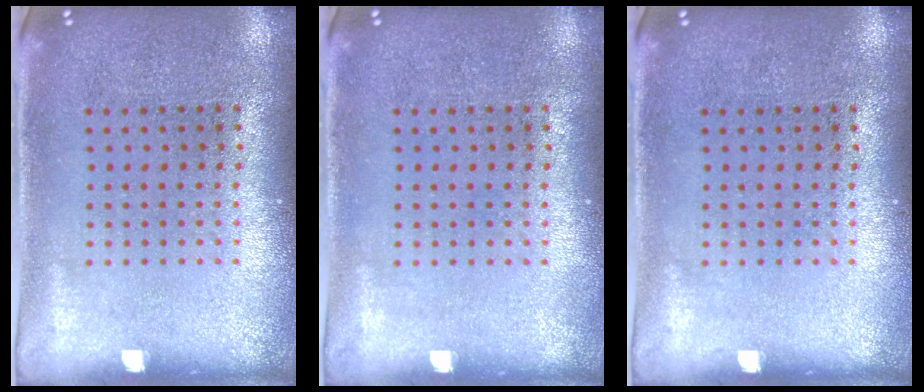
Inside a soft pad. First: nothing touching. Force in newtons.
{"total": 0.0}
{"total": 0.0}